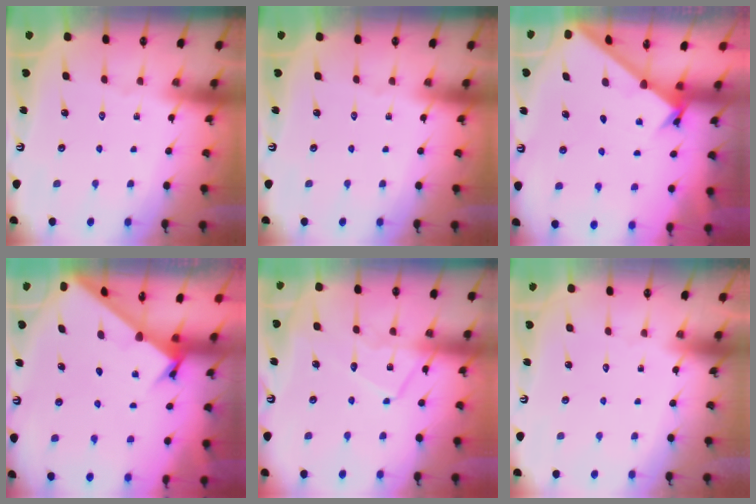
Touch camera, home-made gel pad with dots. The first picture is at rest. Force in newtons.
{"total": 0.0}
{"total": 1.6, "press": 1.6, "slide": 0.2}
{"total": 1.9, "press": 1.9, "slide": 0.2}
{"total": 11.2, "press": 11.2, "slide": 0.8}
{"total": 1.8, "press": 1.8, "slide": 0.1}